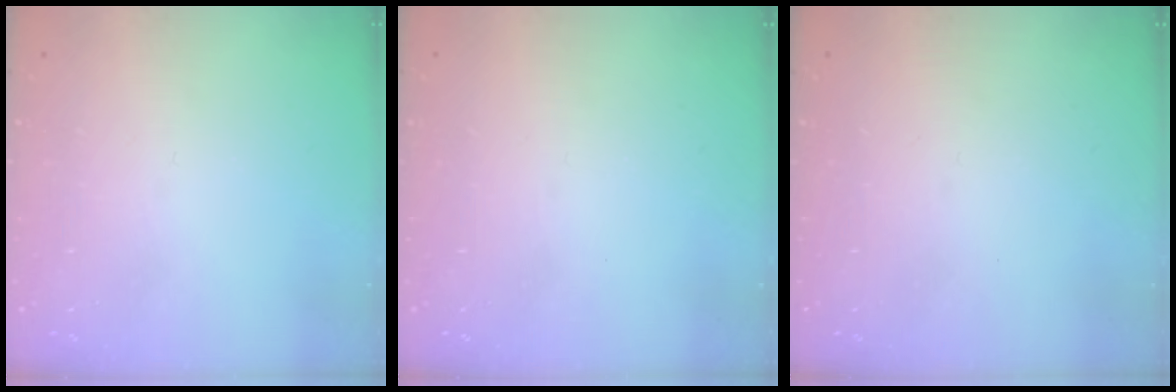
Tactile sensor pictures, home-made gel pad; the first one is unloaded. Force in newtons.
{"total": 0.0}
{"total": 0.0}